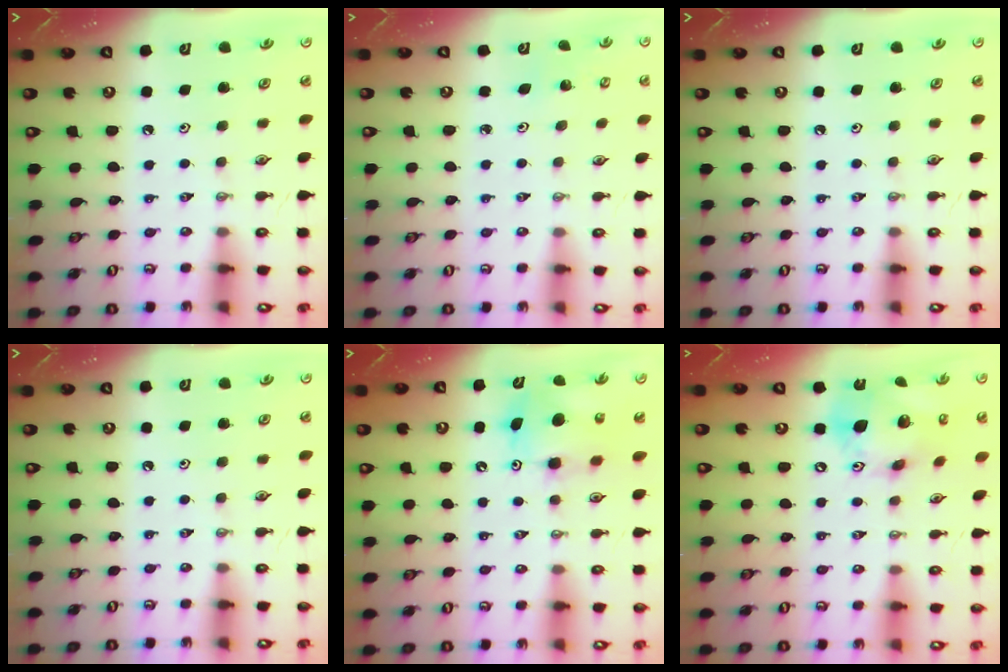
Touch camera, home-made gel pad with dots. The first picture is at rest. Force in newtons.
{"total": 1.0, "press": 1.0, "slide": 0.1}
{"total": 0.0}
{"total": 0.0}
{"total": 8.0, "press": 8.0, "slide": 0.4}
{"total": 16.9, "press": 16.6, "slide": 3.2}